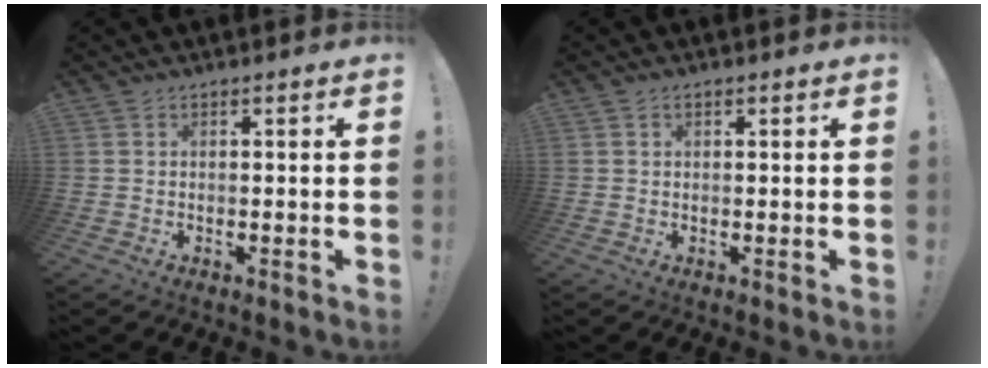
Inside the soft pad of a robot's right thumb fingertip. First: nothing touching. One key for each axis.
{"total": 0.7, "fx": 0.4, "fy": 0.4, "fz": 0.4, "tx": -0.005, "ty": 0.001, "tz": 0.006}